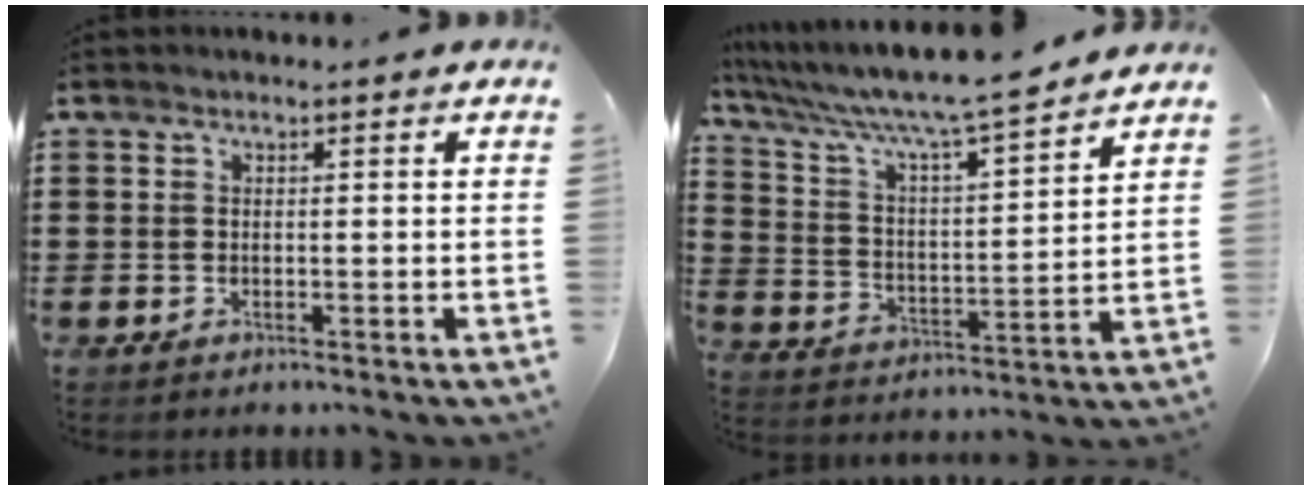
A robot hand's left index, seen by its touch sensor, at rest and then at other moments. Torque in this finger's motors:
{"motor_torque": [0.33, -0.01, 1.05, 0.21]}